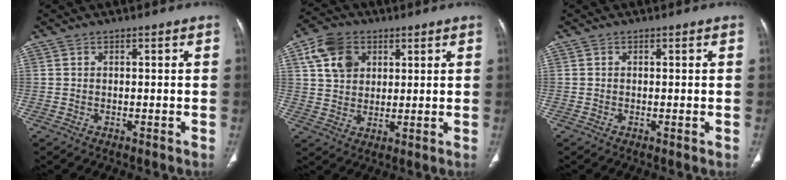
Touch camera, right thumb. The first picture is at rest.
{"total": 9.4, "force": [3.7, 7.1, 4.9], "torque": [-0.070, -0.005, 0.068]}
{"total": 0.0}